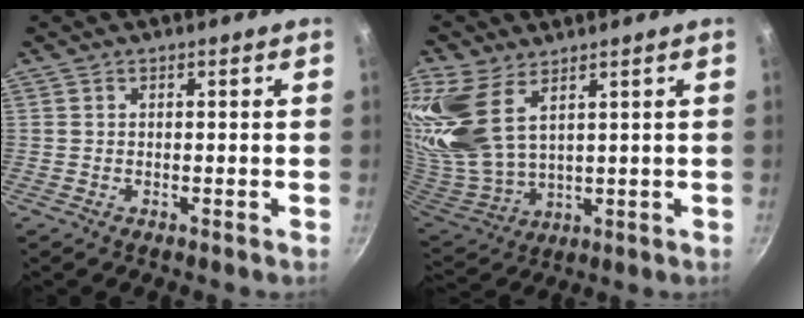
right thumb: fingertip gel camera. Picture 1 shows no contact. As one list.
[{"total": 17.3, "force": [8.9, 9.1, 11.7], "torque": [-0.260, -0.035, 0.194]}]